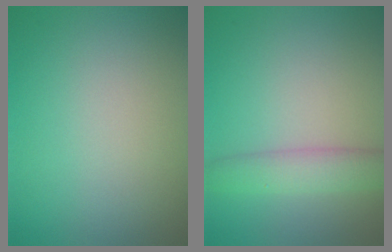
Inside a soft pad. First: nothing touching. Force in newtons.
{"total": 3.4, "press": 3.4, "slide": 0.1}